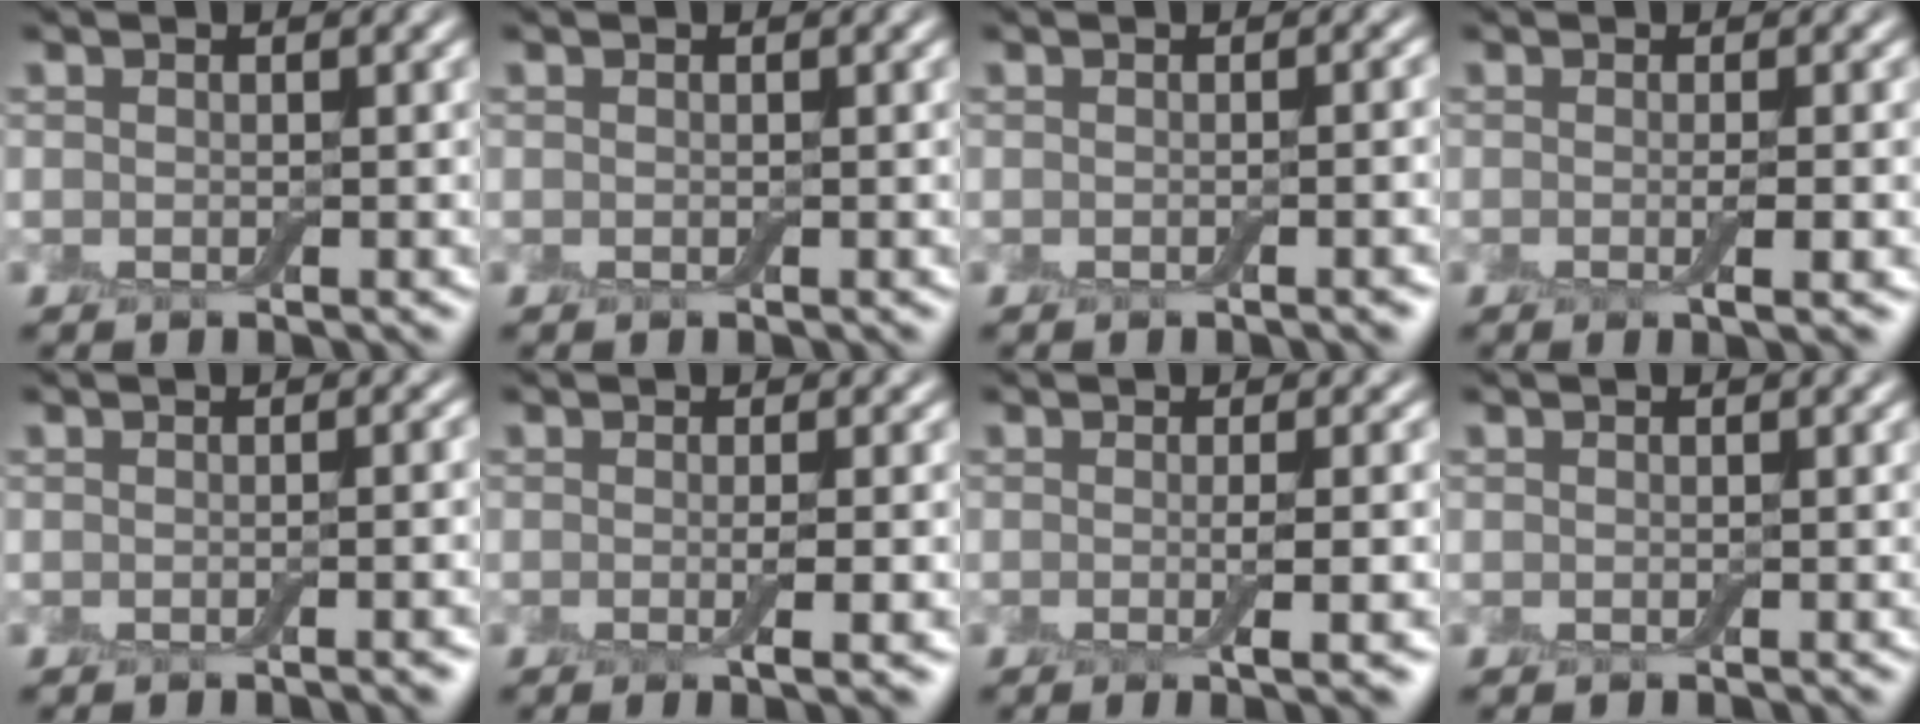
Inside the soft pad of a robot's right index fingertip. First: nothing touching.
{"total": 0.0}
{"total": 2.5, "force": [-0.4, 0.9, 2.3], "torque": [-0.006, 0.005, -0.002]}
{"total": 2.8, "force": [-0.3, 0.7, 2.7], "torque": [-0.032, -0.003, -0.006]}
{"total": 2.9, "force": [-0.4, 1.1, 2.6], "torque": [-0.007, 0.007, -0.004]}
{"total": 3.1, "force": [-0.4, 0.8, 3.0], "torque": [-0.035, -0.004, -0.007]}
{"total": 3.9, "force": [-0.4, 1.0, 3.8], "torque": [-0.045, -0.003, -0.007]}
{"total": 0.0}